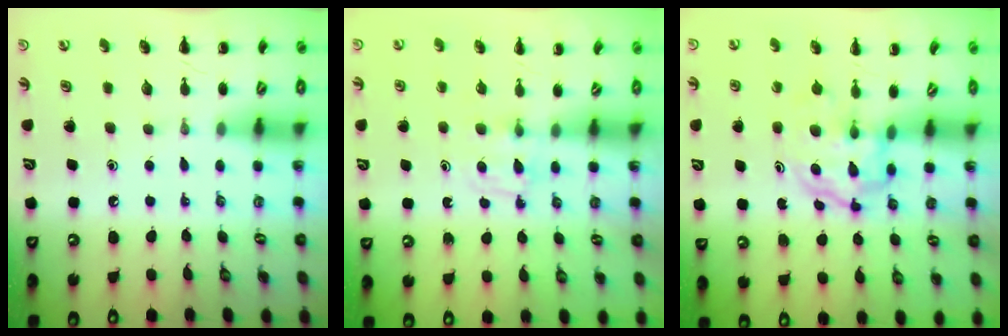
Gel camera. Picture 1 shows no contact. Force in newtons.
{"total": 3.8, "press": 3.6, "slide": 1.3}
{"total": 3.7, "press": 3.6, "slide": 0.4}